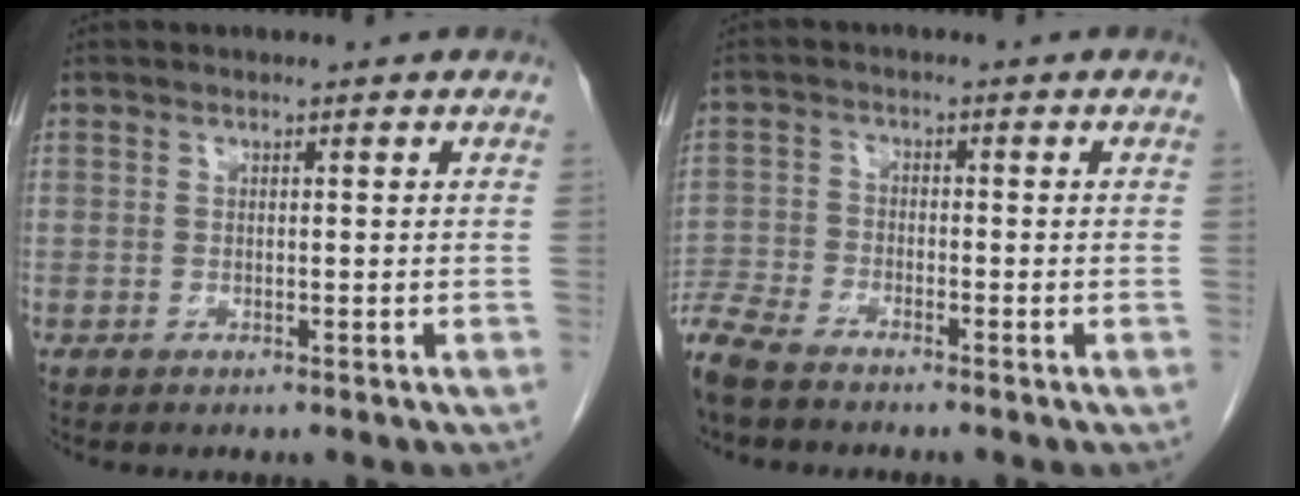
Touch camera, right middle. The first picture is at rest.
{"total": 6.9, "force": [-6.1, 1.4, 2.8], "torque": [-0.056, -0.016, -0.118]}